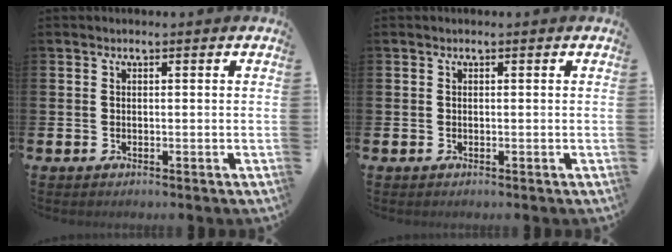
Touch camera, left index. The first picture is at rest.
{"total": 0.0}